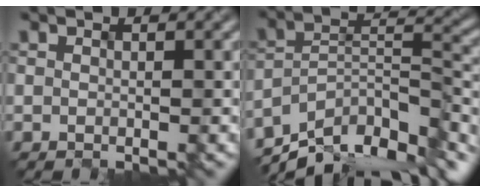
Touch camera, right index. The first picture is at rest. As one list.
[{"total": 12.0, "force": [-9.3, 4.5, 6.1], "torque": [-0.105, 0.010, -0.153]}]